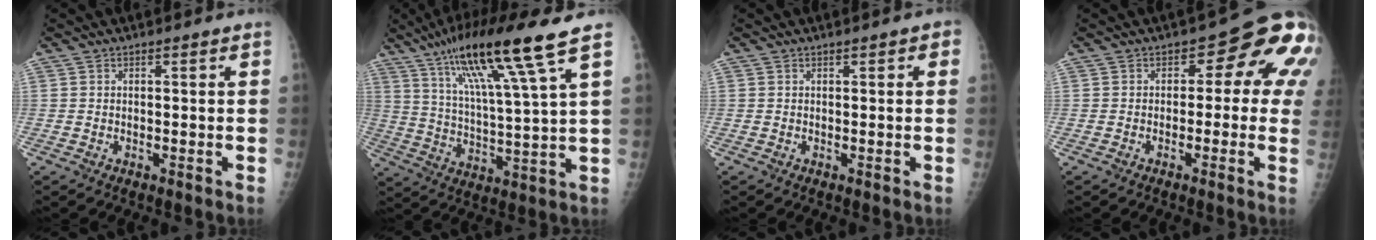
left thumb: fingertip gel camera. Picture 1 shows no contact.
{"total": 17.7, "force": [10.3, 1.0, 14.4], "torque": [-0.254, -0.033, 0.183]}
{"total": 1.5, "force": [0.6, 0.7, 1.1], "torque": [-0.006, 0.002, 0.006]}
{"total": 9.4, "force": [1.0, 5.5, 7.6], "torque": [-0.040, 0.017, -0.004]}